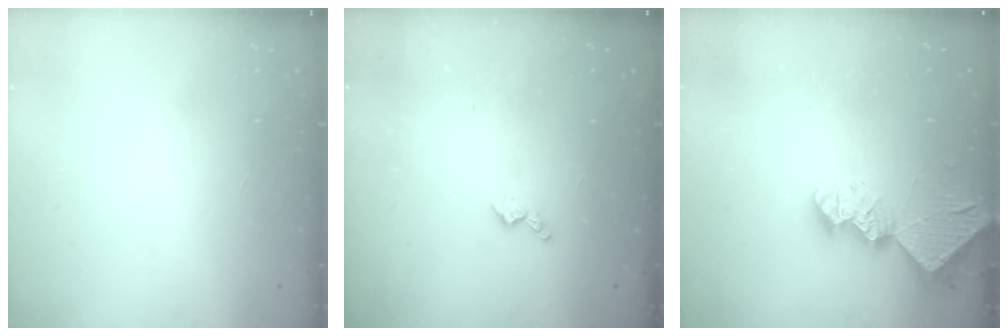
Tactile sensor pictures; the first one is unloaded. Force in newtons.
{"total": 4.5, "press": 4.4, "slide": 0.7}
{"total": 9.7, "press": 9.7, "slide": 1.0}